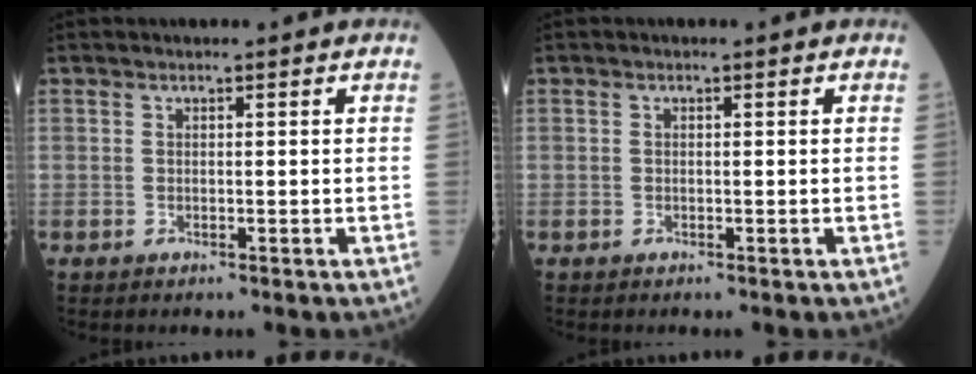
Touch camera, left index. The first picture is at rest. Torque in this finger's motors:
{"motor_torque": [0.01, 0.00, 0.02, 0.00]}